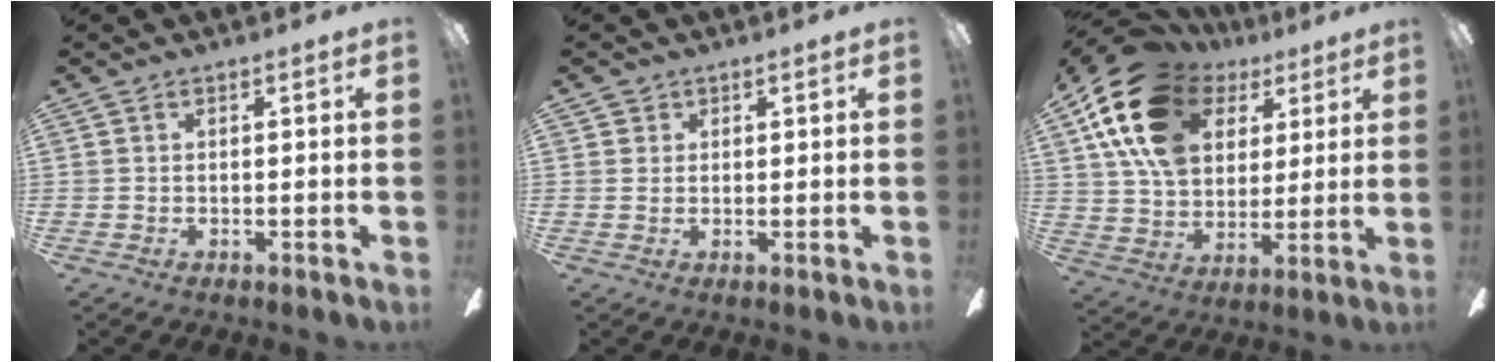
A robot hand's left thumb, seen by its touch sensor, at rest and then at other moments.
{"total": 1.5, "force": [0.9, 1.1, 0.0], "torque": [0.005, 0.000, 0.015]}
{"total": 21.3, "force": [10.0, 14.5, 12.1], "torque": [-0.243, -0.039, 0.180]}